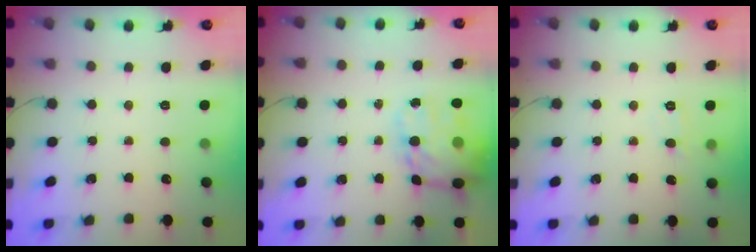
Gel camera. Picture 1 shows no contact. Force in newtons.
{"total": 17.3, "press": 16.9, "slide": 3.7}
{"total": 5.6, "press": 5.4, "slide": 1.3}